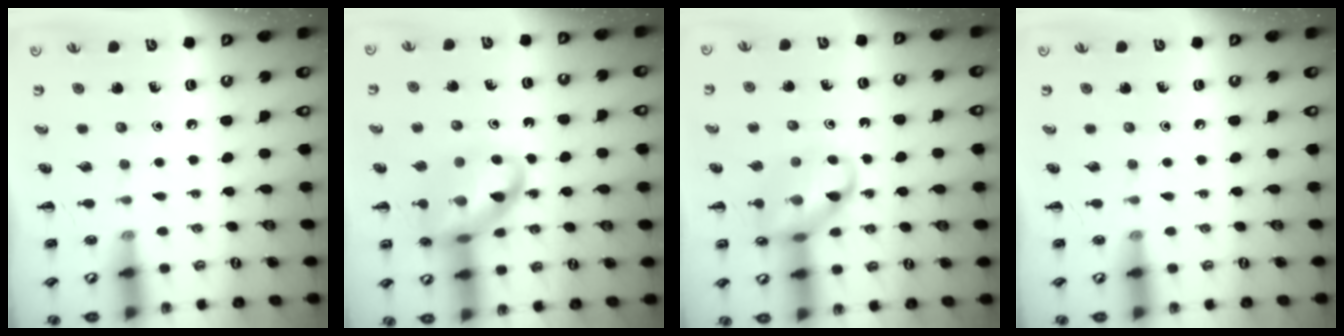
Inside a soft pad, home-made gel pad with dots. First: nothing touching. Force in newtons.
{"total": 15.8, "press": 15.6, "slide": 3.0}
{"total": 13.8, "press": 13.7, "slide": 1.8}
{"total": 0.0}